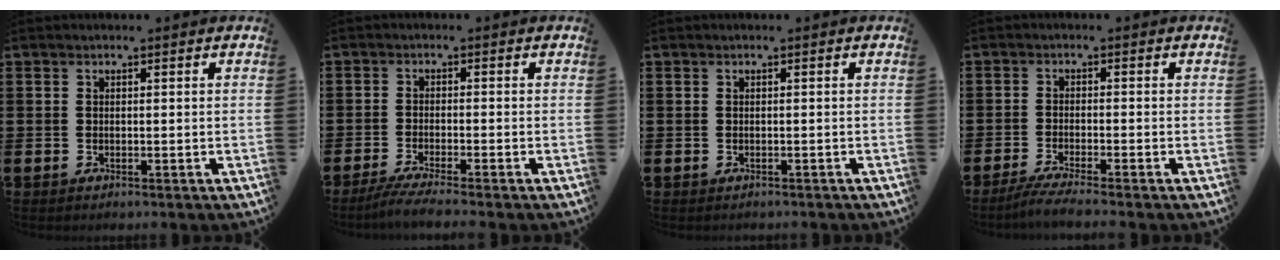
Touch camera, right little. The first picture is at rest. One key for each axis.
{"total": 2.8, "fx": -2.1, "fy": -0.1, "fz": 1.9, "tx": -0.029, "ty": -0.005, "tz": -0.035}
{"total": 0.0}
{"total": 2.6, "fx": -1.9, "fy": -0.1, "fz": 1.7, "tx": -0.027, "ty": -0.003, "tz": -0.033}